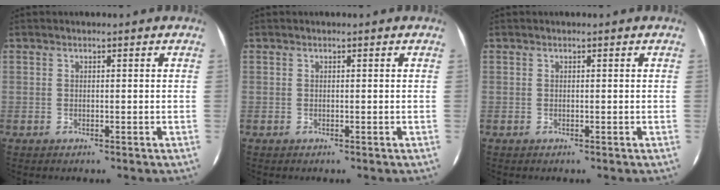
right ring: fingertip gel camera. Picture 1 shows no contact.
{"total": 0.0}
{"total": 0.0}